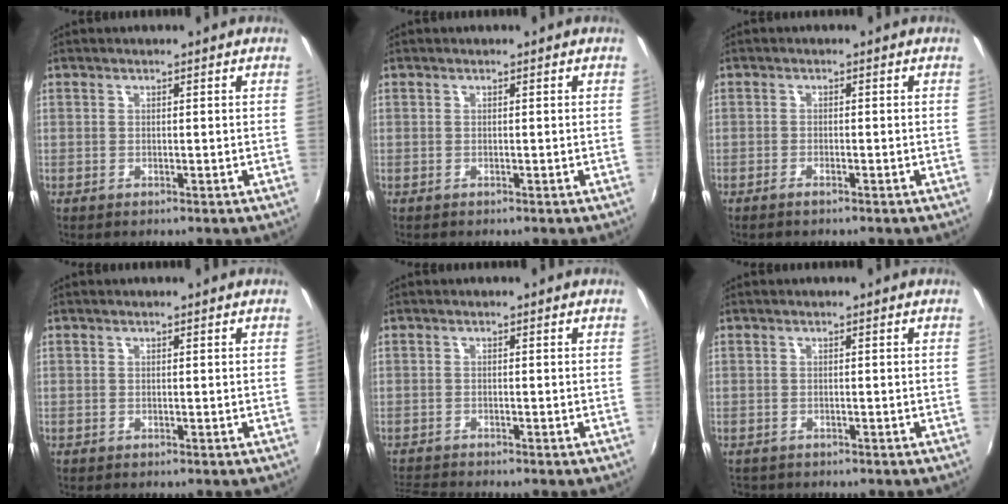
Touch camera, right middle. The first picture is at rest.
{"total": 0.0}
{"total": 1.5, "force": [-1.2, 0.2, 0.8], "torque": [-0.022, 0.000, -0.024]}
{"total": 0.0}
{"total": 4.1, "force": [-4.0, -0.2, 0.8], "torque": [-0.034, -0.017, -0.081]}
{"total": 1.7, "force": [-1.5, 0.8, 0.3], "torque": [-0.011, -0.004, -0.023]}